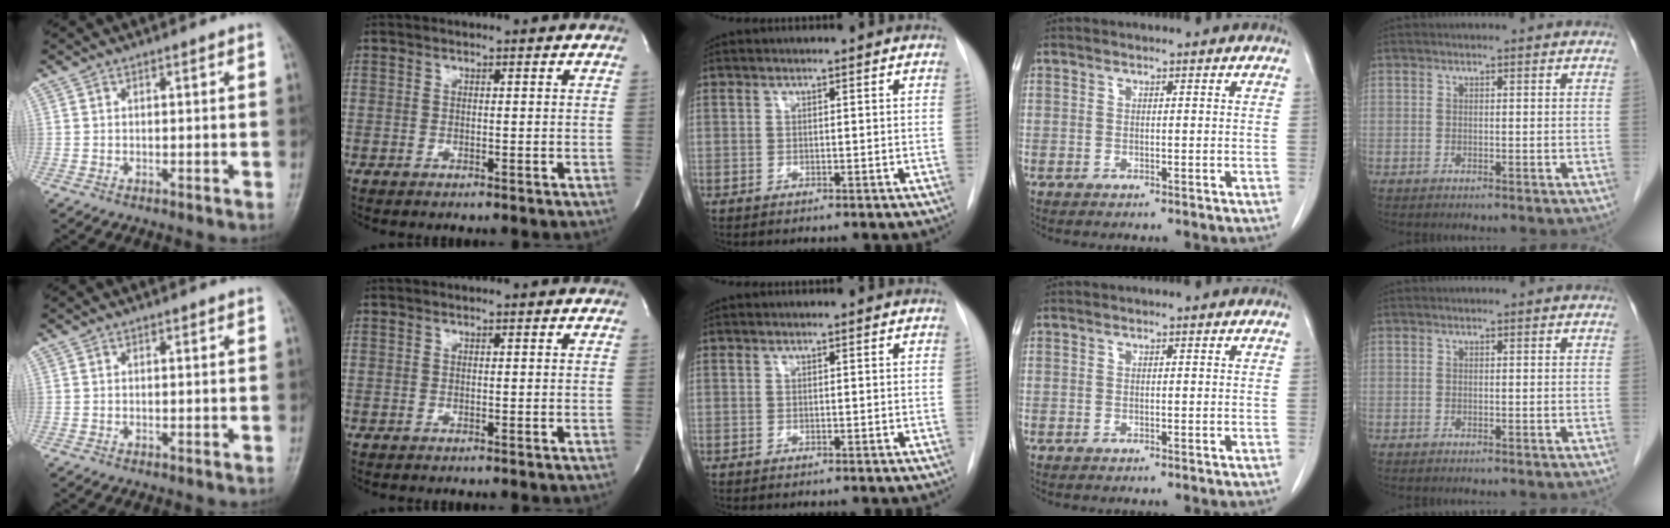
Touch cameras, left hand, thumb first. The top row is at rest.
{}